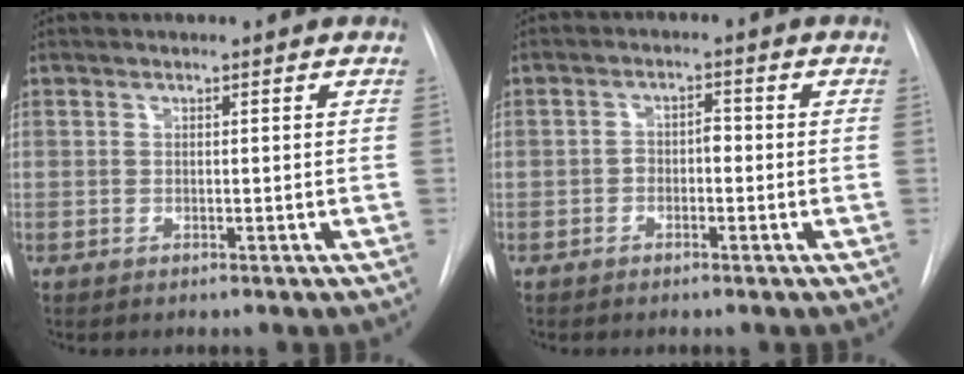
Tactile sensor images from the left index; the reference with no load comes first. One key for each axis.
{"total": 2.4, "fx": -0.7, "fy": 1.4, "fz": 1.8, "tx": -0.024, "ty": 0.013, "tz": -0.013}